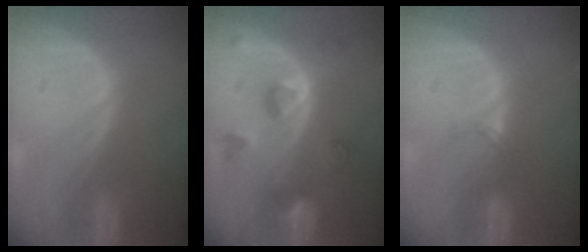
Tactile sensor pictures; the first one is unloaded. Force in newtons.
{"total": 7.7, "press": 6.9, "slide": 3.5}
{"total": 1.9, "press": 1.5, "slide": 1.2}